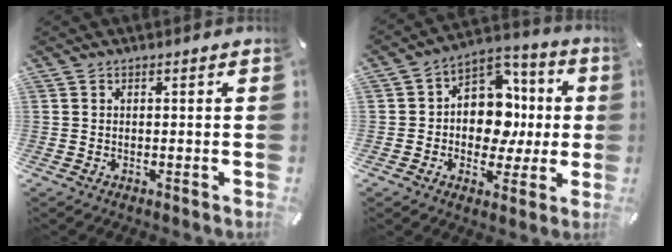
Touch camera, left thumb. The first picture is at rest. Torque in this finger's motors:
{"motor_torque": [1.79, 1.76, 0.71, -0.14, 0.08]}